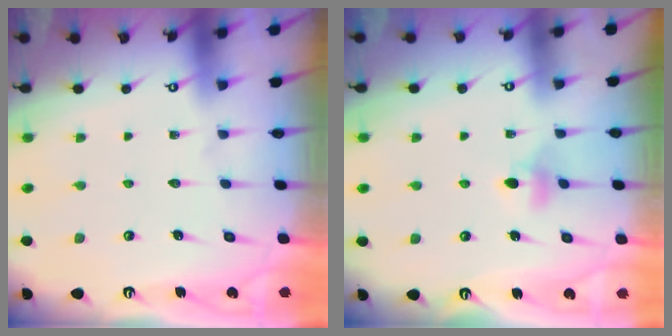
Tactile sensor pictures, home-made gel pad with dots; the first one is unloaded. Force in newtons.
{"total": 4.9, "press": 4.8, "slide": 1.0}